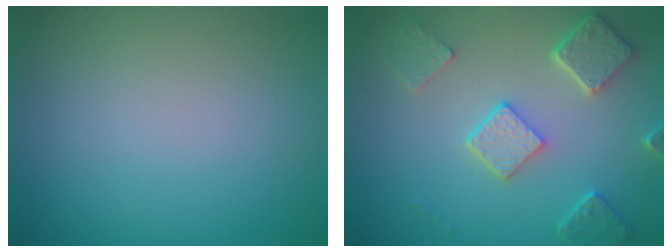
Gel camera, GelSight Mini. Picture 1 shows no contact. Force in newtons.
{"total": 4.9, "press": 3.8, "slide": 3.0}